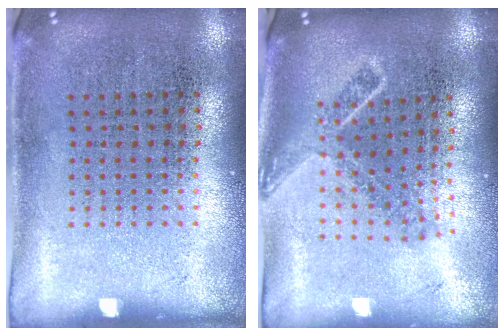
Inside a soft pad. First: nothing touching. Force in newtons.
{"total": 1.8, "press": 1.3, "slide": 1.2}